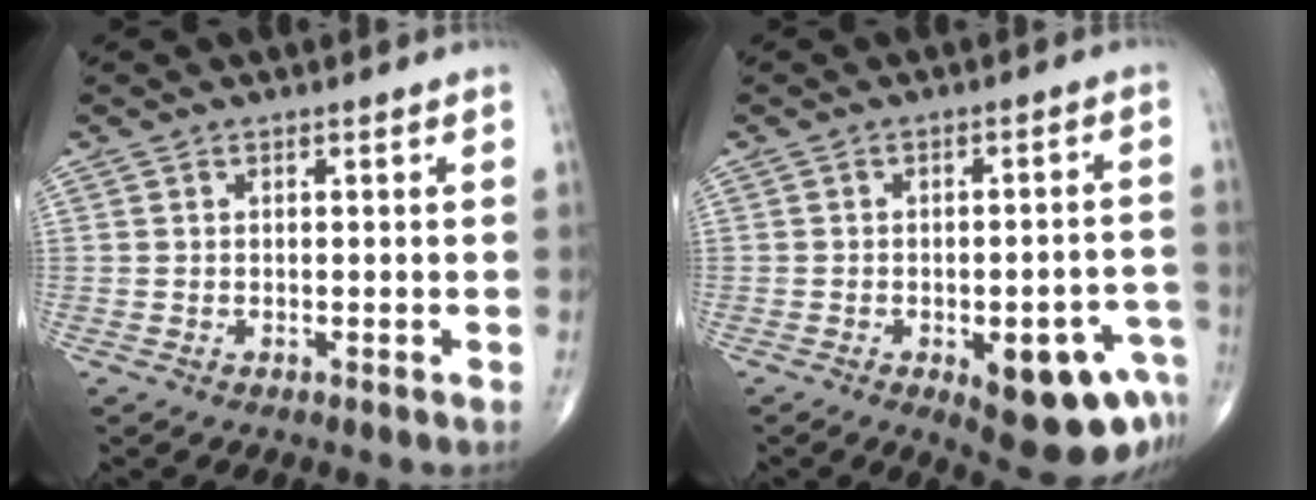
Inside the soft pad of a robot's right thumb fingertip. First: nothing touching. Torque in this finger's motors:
{"motor_torque": [1.59, 1.42, 0.51, -0.71, 0.26]}